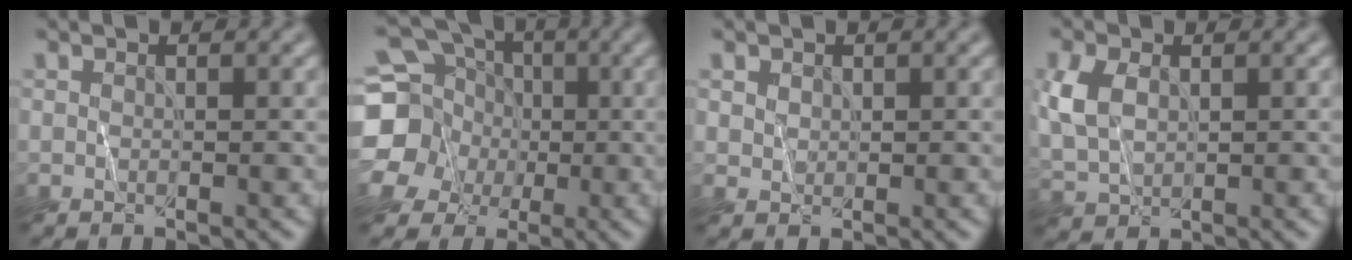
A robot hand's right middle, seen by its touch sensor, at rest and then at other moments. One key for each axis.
{"total": 14.0, "fx": 0.6, "fy": 12.9, "fz": 5.6, "tx": -0.176, "ty": 0.014, "tz": -0.023}
{"total": 1.1, "fx": 0.6, "fy": 0.8, "fz": 0.3, "tx": -0.007, "ty": -0.001, "tz": 0.016}
{"total": 4.7, "fx": 1.0, "fy": 3.2, "fz": 3.2, "tx": -0.087, "ty": 0.006, "tz": 0.021}